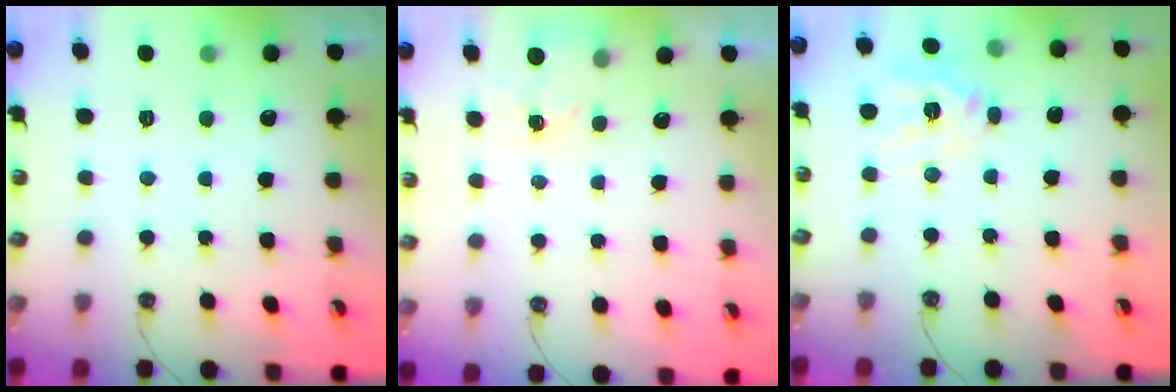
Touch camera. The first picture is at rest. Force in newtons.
{"total": 3.0, "press": 3.0, "slide": 0.3}
{"total": 13.0, "press": 12.9, "slide": 1.7}